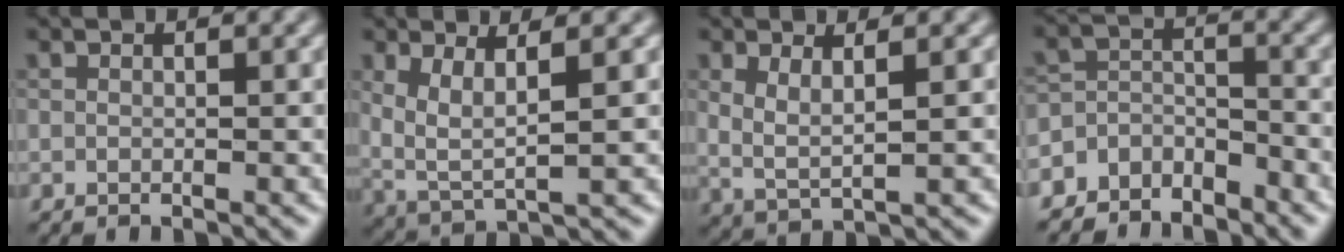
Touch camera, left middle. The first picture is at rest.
{"total": 4.2, "force": [1.3, 1.4, 3.7], "torque": [-0.080, -0.009, 0.030]}
{"total": 2.8, "force": [1.0, 0.9, 2.5], "torque": [-0.051, -0.010, 0.022]}
{"total": 3.8, "force": [-3.4, 1.6, 0.4], "torque": [0.006, 0.002, -0.062]}